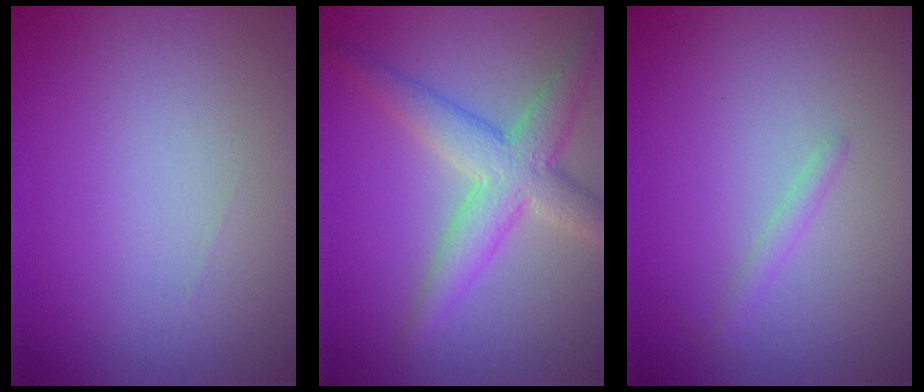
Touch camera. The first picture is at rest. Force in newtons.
{"total": 4.9, "press": 4.9, "slide": 0.1}
{"total": 0.8, "press": 0.8, "slide": 0.1}